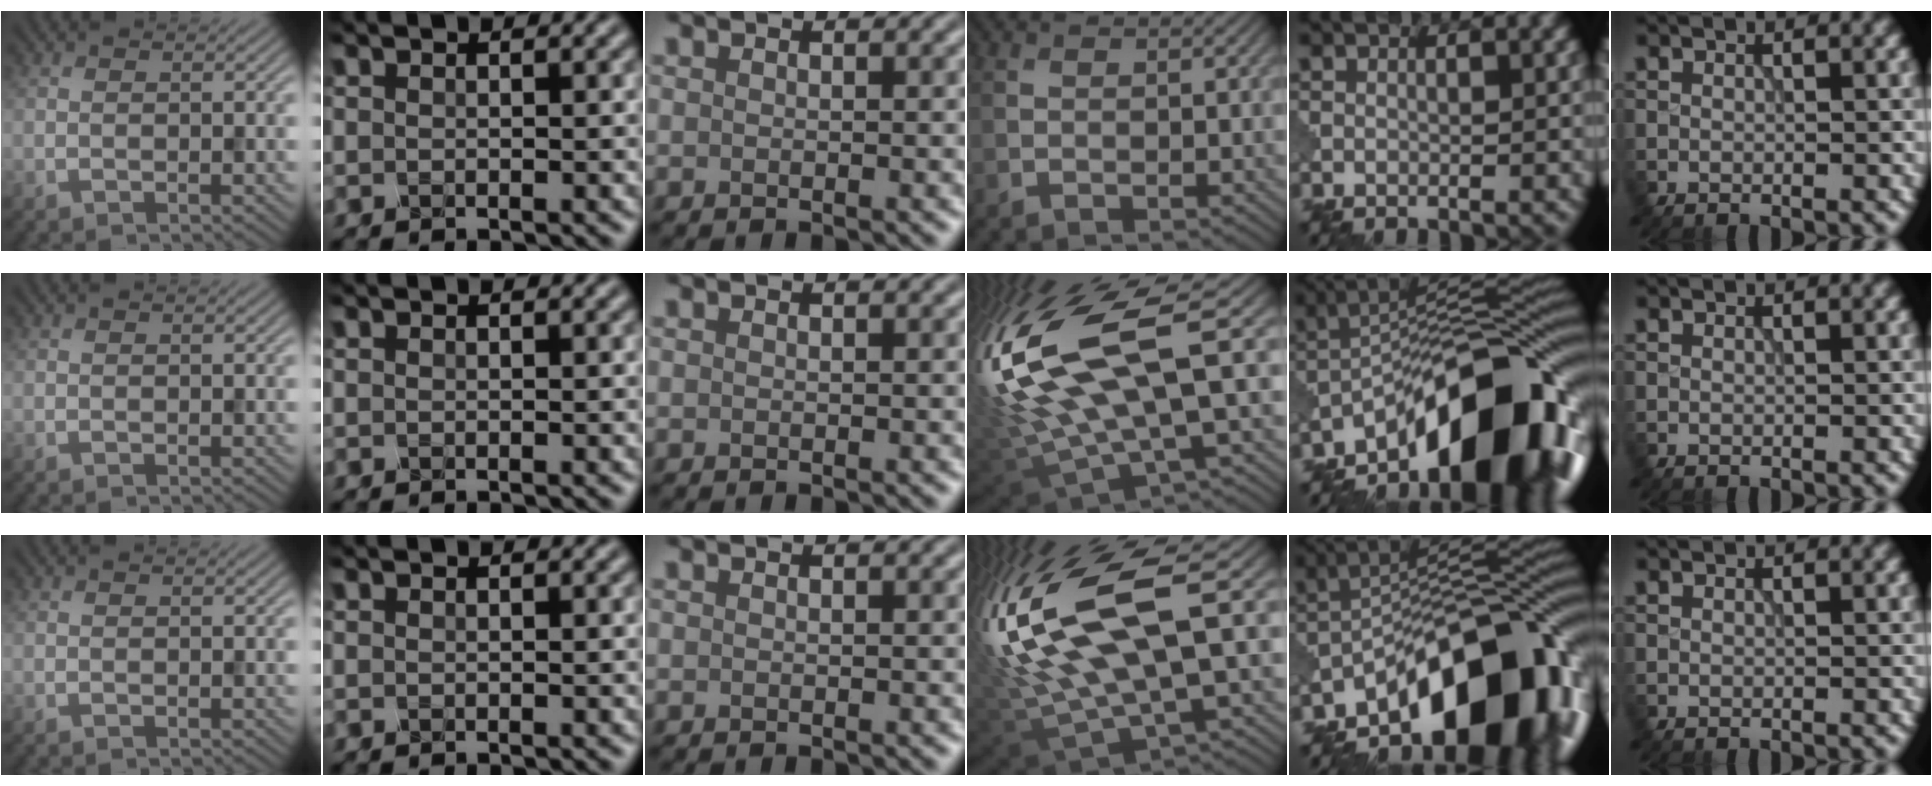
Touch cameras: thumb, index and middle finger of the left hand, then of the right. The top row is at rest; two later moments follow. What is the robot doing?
{"motion": "shake", "object": "salt shaker"}